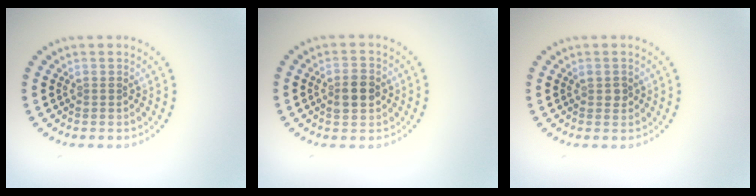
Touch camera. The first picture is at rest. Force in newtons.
{"total": 2.9, "press": 2.9, "slide": 0.2}
{"total": 0.9, "press": 0.9, "slide": 0.1}